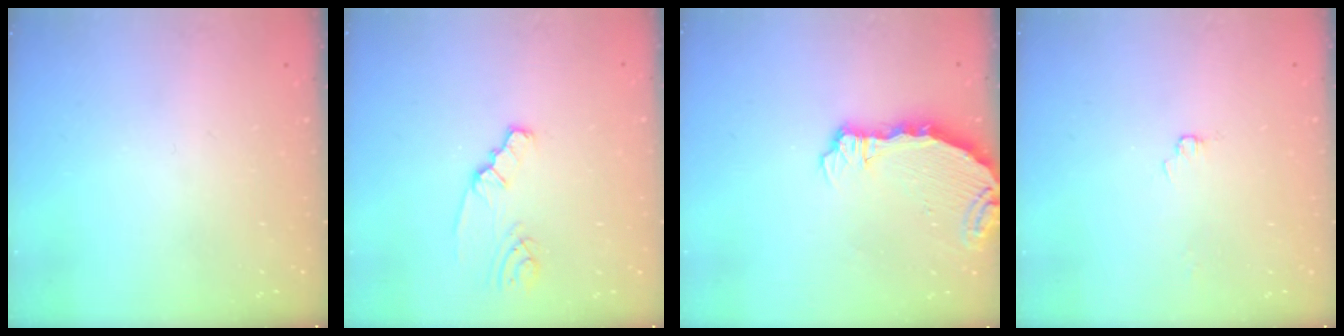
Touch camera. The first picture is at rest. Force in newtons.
{"total": 2.0, "press": 2.0, "slide": 0.1}
{"total": 7.1, "press": 5.9, "slide": 4.1}
{"total": 1.7, "press": 1.7, "slide": 0.2}